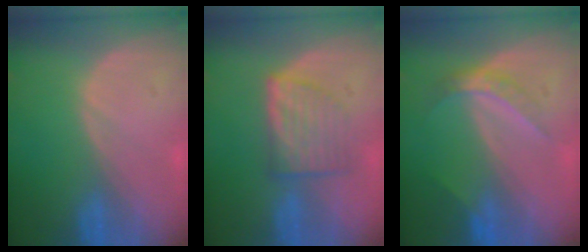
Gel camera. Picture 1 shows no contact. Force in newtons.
{"total": 6.3, "press": 6.0, "slide": 1.7}
{"total": 4.6, "press": 4.1, "slide": 2.2}